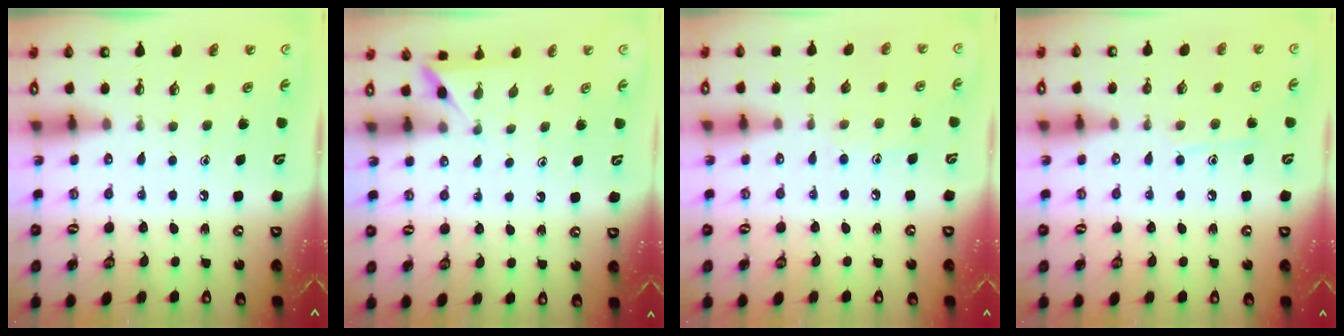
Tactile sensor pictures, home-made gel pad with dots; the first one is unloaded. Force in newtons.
{"total": 2.2, "press": 2.2, "slide": 0.2}
{"total": 6.4, "press": 6.4, "slide": 0.5}
{"total": 7.3, "press": 7.2, "slide": 0.8}